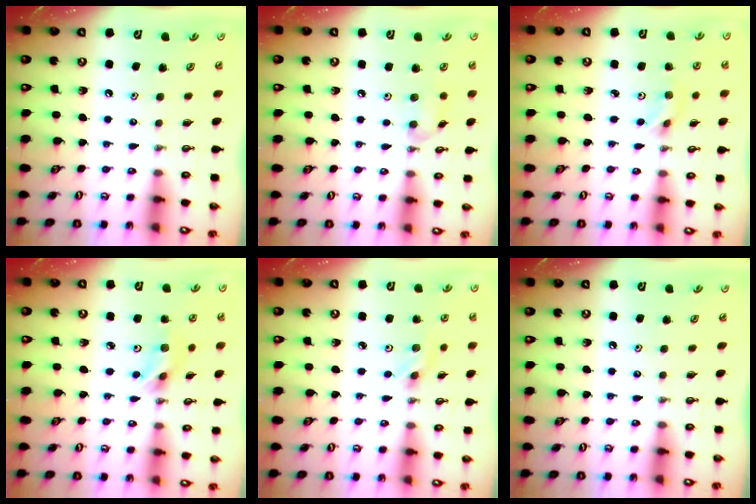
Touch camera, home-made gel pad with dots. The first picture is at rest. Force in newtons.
{"total": 7.8, "press": 7.8, "slide": 0.2}
{"total": 2.9, "press": 2.7, "slide": 1.2}
{"total": 6.0, "press": 4.4, "slide": 4.1}
{"total": 3.3, "press": 3.0, "slide": 1.4}
{"total": 0.0}